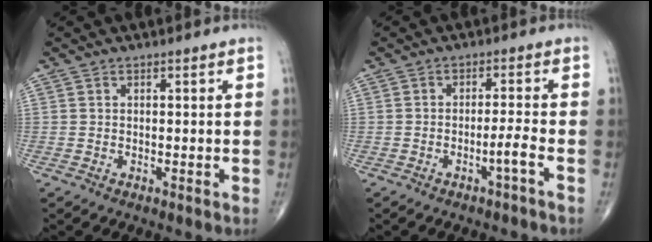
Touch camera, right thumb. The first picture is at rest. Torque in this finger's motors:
{"motor_torque": [3.23, 1.78, 0.24, -0.25, 0.01]}